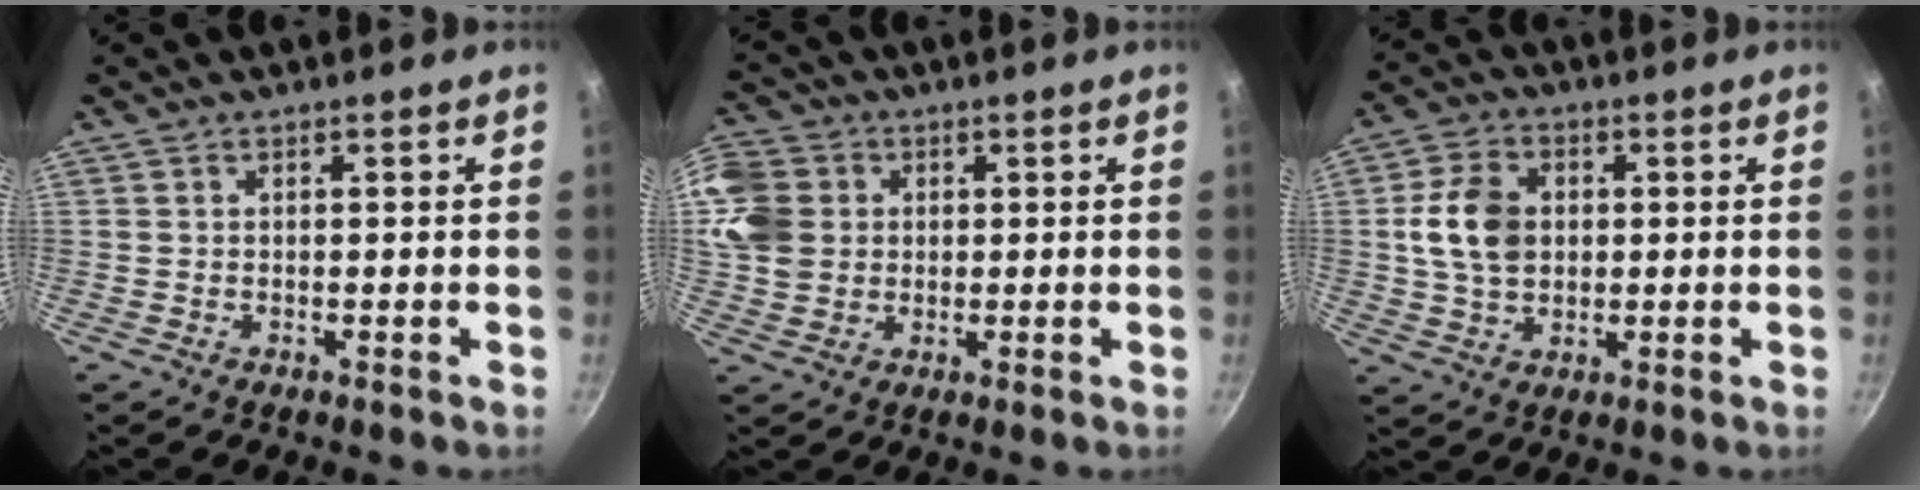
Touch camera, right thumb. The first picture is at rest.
{"total": 13.6, "force": [2.8, 11.8, 6.2], "torque": [-0.138, 0.006, 0.047]}
{"total": 10.2, "force": [1.1, 7.5, 6.8], "torque": [-0.110, 0.008, 0.016]}